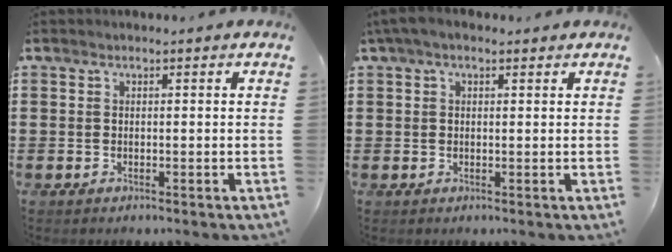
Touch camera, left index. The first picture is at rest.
{"total": 2.2, "force": [1.0, 1.1, 1.6], "torque": [-0.034, 0.008, 0.017]}